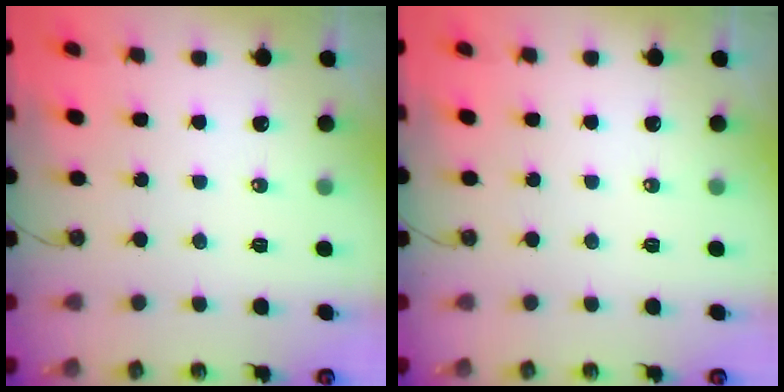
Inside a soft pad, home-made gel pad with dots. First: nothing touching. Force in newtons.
{"total": 0.0}